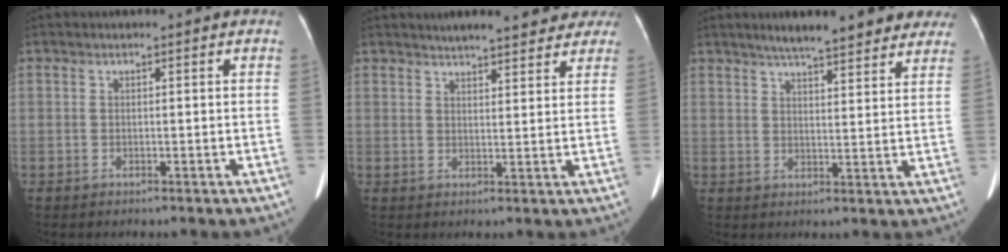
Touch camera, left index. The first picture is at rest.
{"total": 13.3, "force": [11.4, 3.5, 5.8], "torque": [-0.058, 0.020, 0.135]}
{"total": 14.0, "force": [11.6, 2.7, 7.5], "torque": [-0.095, 0.018, 0.146]}